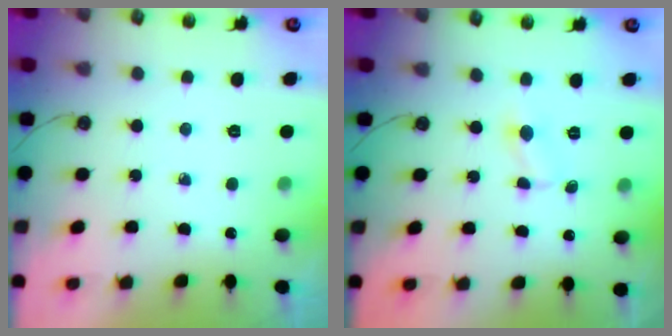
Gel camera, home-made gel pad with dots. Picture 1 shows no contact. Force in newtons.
{"total": 1.7, "press": 1.6, "slide": 0.2}